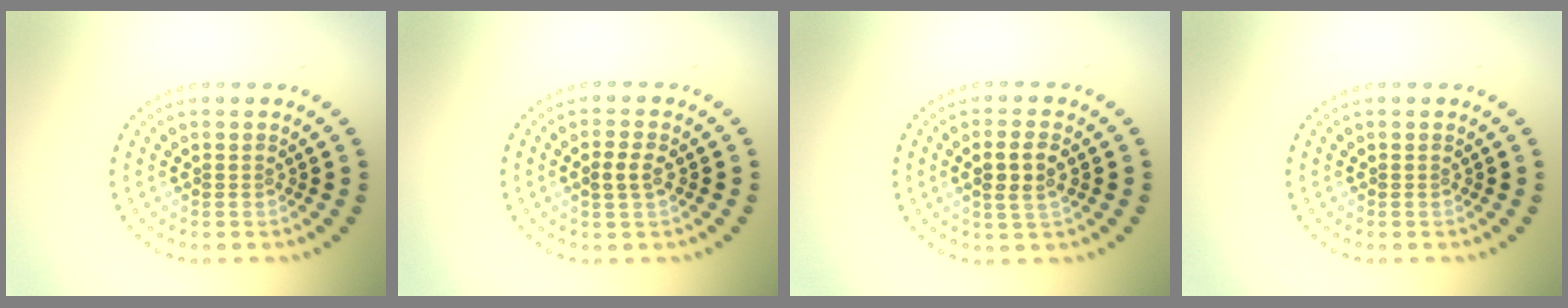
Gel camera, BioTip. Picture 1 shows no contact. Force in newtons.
{"total": 1.9, "press": 1.8, "slide": 0.4}
{"total": 2.8, "press": 2.7, "slide": 0.8}
{"total": 0.0}